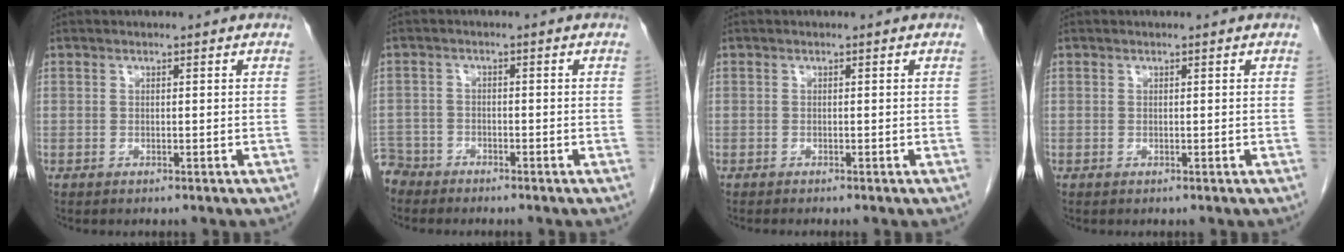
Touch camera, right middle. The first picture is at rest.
{"total": 4.2, "force": [-3.8, 1.5, -0.8], "torque": [0.014, -0.005, -0.080]}
{"total": 0.8, "force": [-0.7, -0.2, 0.3], "torque": [-0.005, 0.002, -0.012]}
{"total": 0.0}